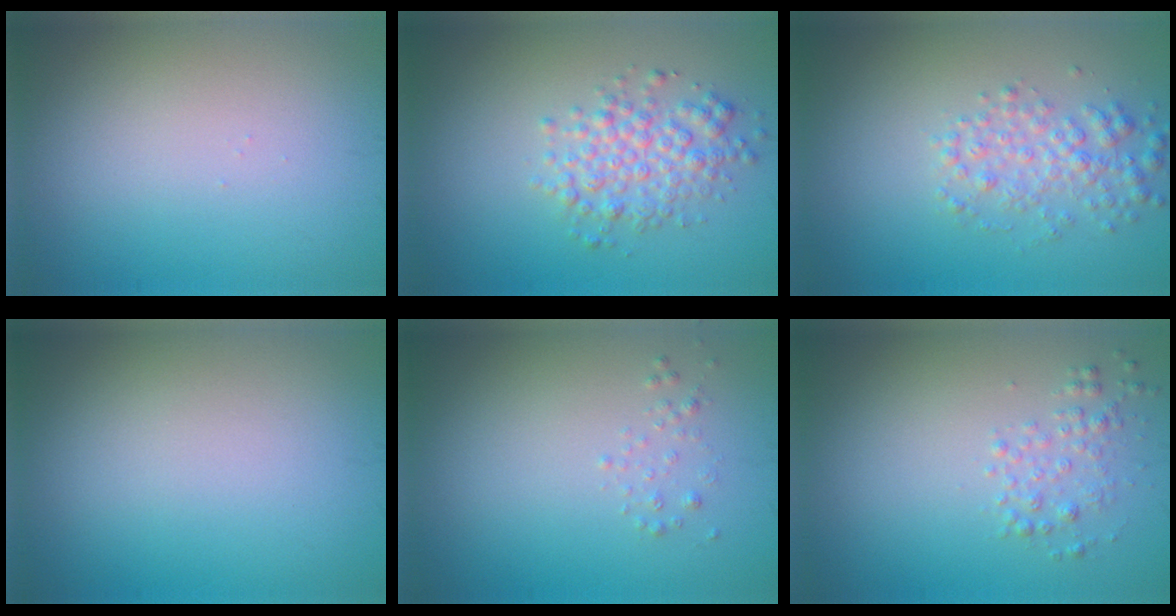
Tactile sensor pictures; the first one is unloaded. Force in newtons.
{"total": 3.5, "press": 3.5, "slide": 0.1}
{"total": 2.9, "press": 2.9, "slide": 0.1}
{"total": 0.0}
{"total": 0.7, "press": 0.7, "slide": 0.0}
{"total": 1.7, "press": 1.7, "slide": 0.1}